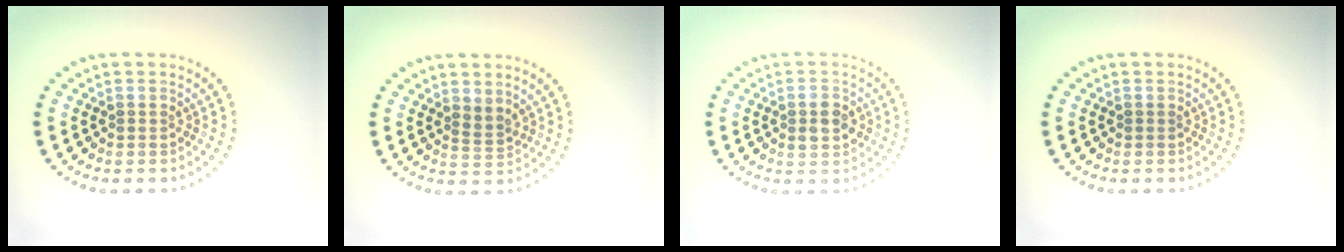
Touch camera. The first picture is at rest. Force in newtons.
{"total": 1.7, "press": 1.3, "slide": 1.1}
{"total": 2.5, "press": 2.5, "slide": 0.1}
{"total": 0.0}